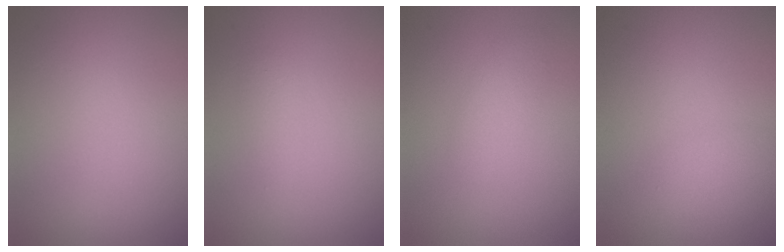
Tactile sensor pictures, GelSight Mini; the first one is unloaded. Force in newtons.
{"total": 1.0, "press": 1.0, "slide": 0.1}
{"total": 1.6, "press": 1.6, "slide": 0.1}
{"total": 1.6, "press": 1.6, "slide": 0.1}